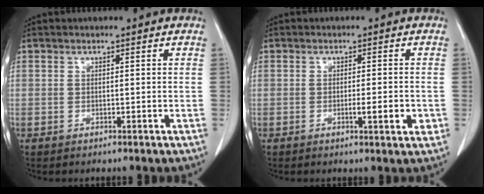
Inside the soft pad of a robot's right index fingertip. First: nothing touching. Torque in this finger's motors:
{"motor_torque": [0.21, -0.18, 0.09, 0.01]}